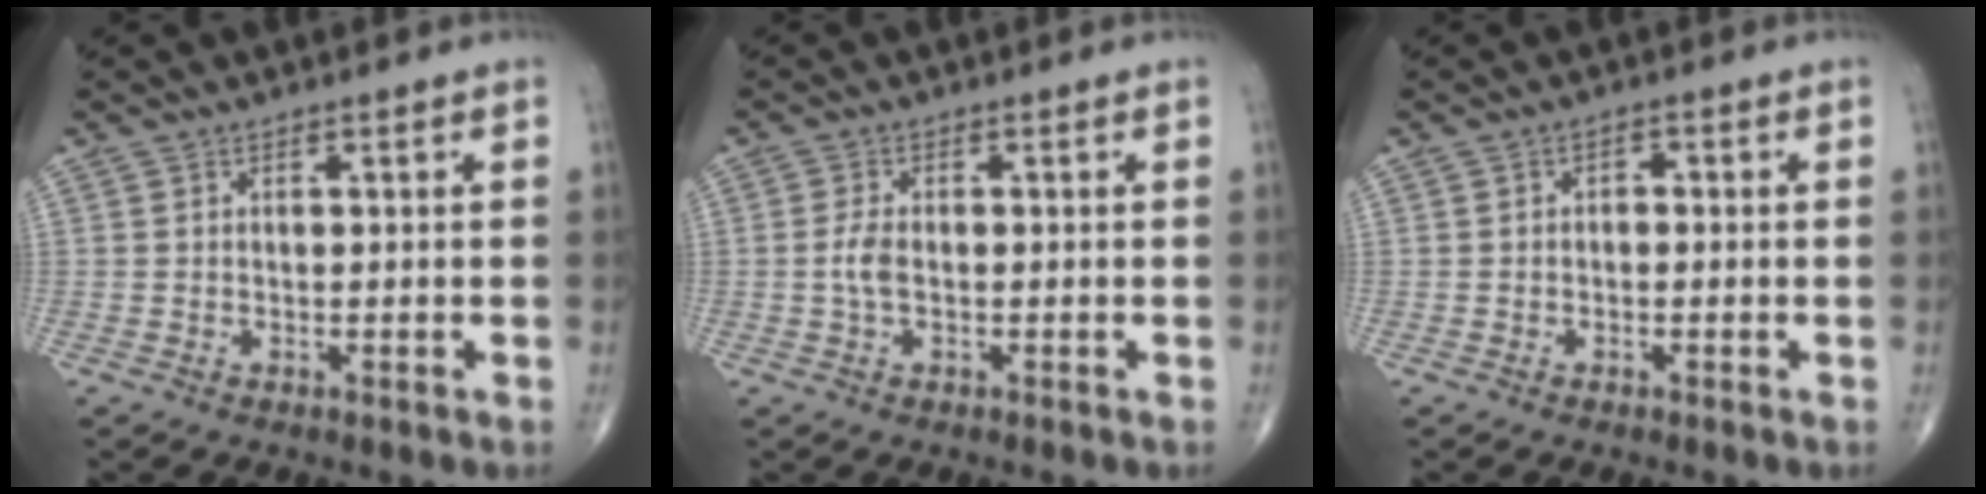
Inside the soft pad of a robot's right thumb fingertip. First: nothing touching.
{"total": 2.7, "force": [-0.4, 1.3, 2.3], "torque": [-0.055, 0.004, -0.009]}
{"total": 1.4, "force": [-0.1, 1.0, 1.0], "torque": [-0.002, 0.007, -0.007]}